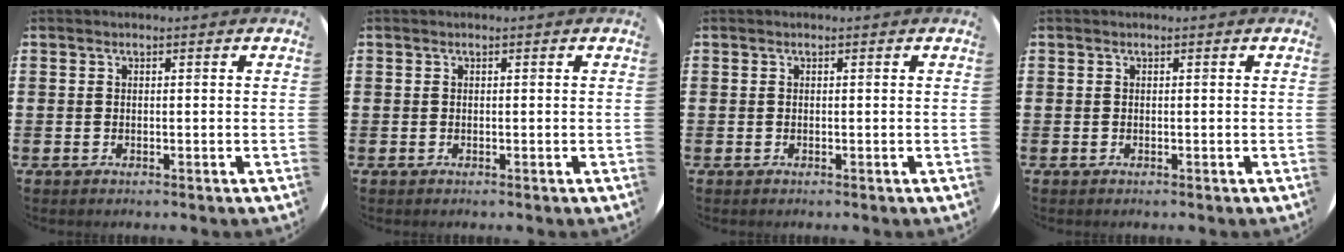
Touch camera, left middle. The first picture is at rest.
{"total": 0.0}
{"total": 0.0}
{"total": 0.0}